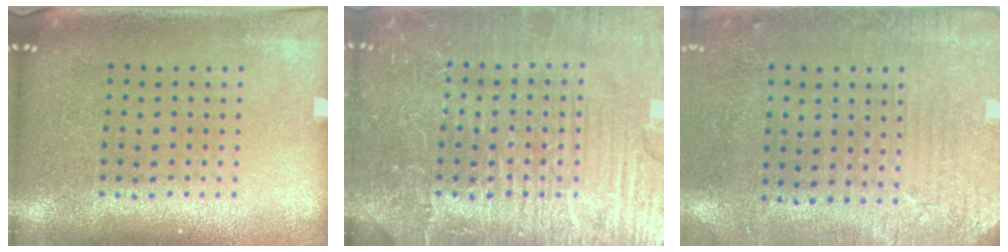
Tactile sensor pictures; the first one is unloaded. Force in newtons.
{"total": 7.7, "press": 7.7, "slide": 1.0}
{"total": 2.9, "press": 2.4, "slide": 1.6}